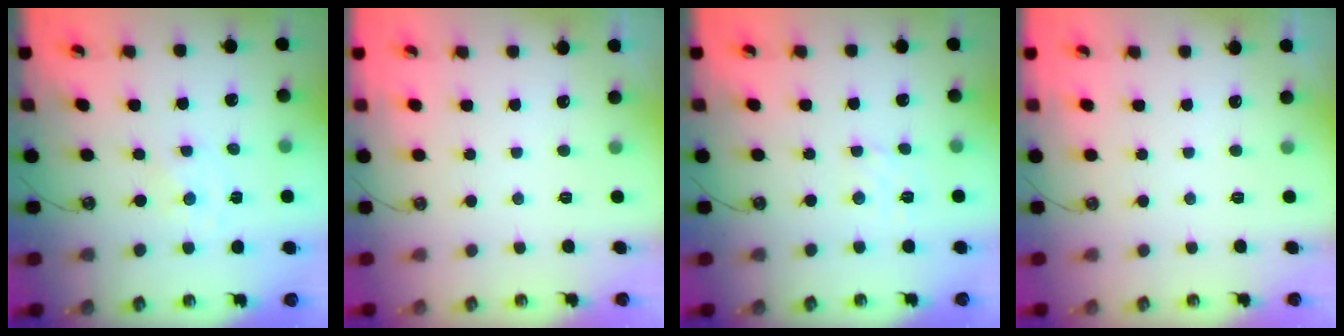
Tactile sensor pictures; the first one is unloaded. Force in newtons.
{"total": 0.0}
{"total": 2.8, "press": 2.7, "slide": 0.5}
{"total": 0.0}